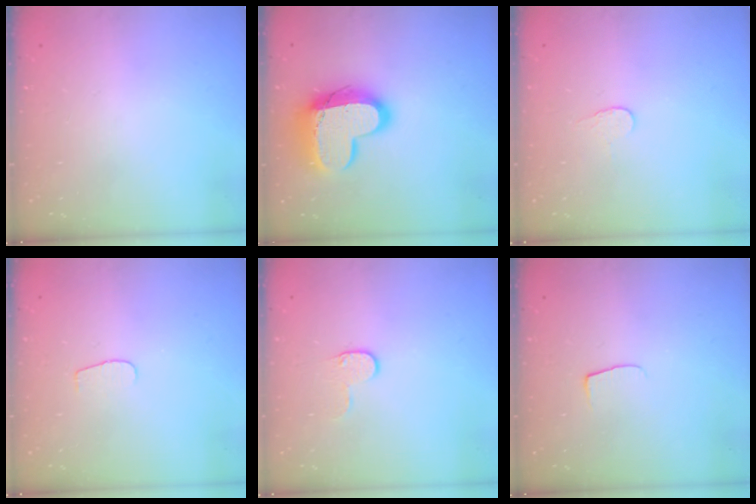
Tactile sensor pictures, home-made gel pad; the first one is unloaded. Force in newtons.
{"total": 16.2, "press": 16.1, "slide": 1.1}
{"total": 3.8, "press": 3.8, "slide": 0.3}
{"total": 3.8, "press": 3.7, "slide": 0.4}
{"total": 5.1, "press": 5.1, "slide": 0.5}
{"total": 4.2, "press": 4.1, "slide": 0.5}